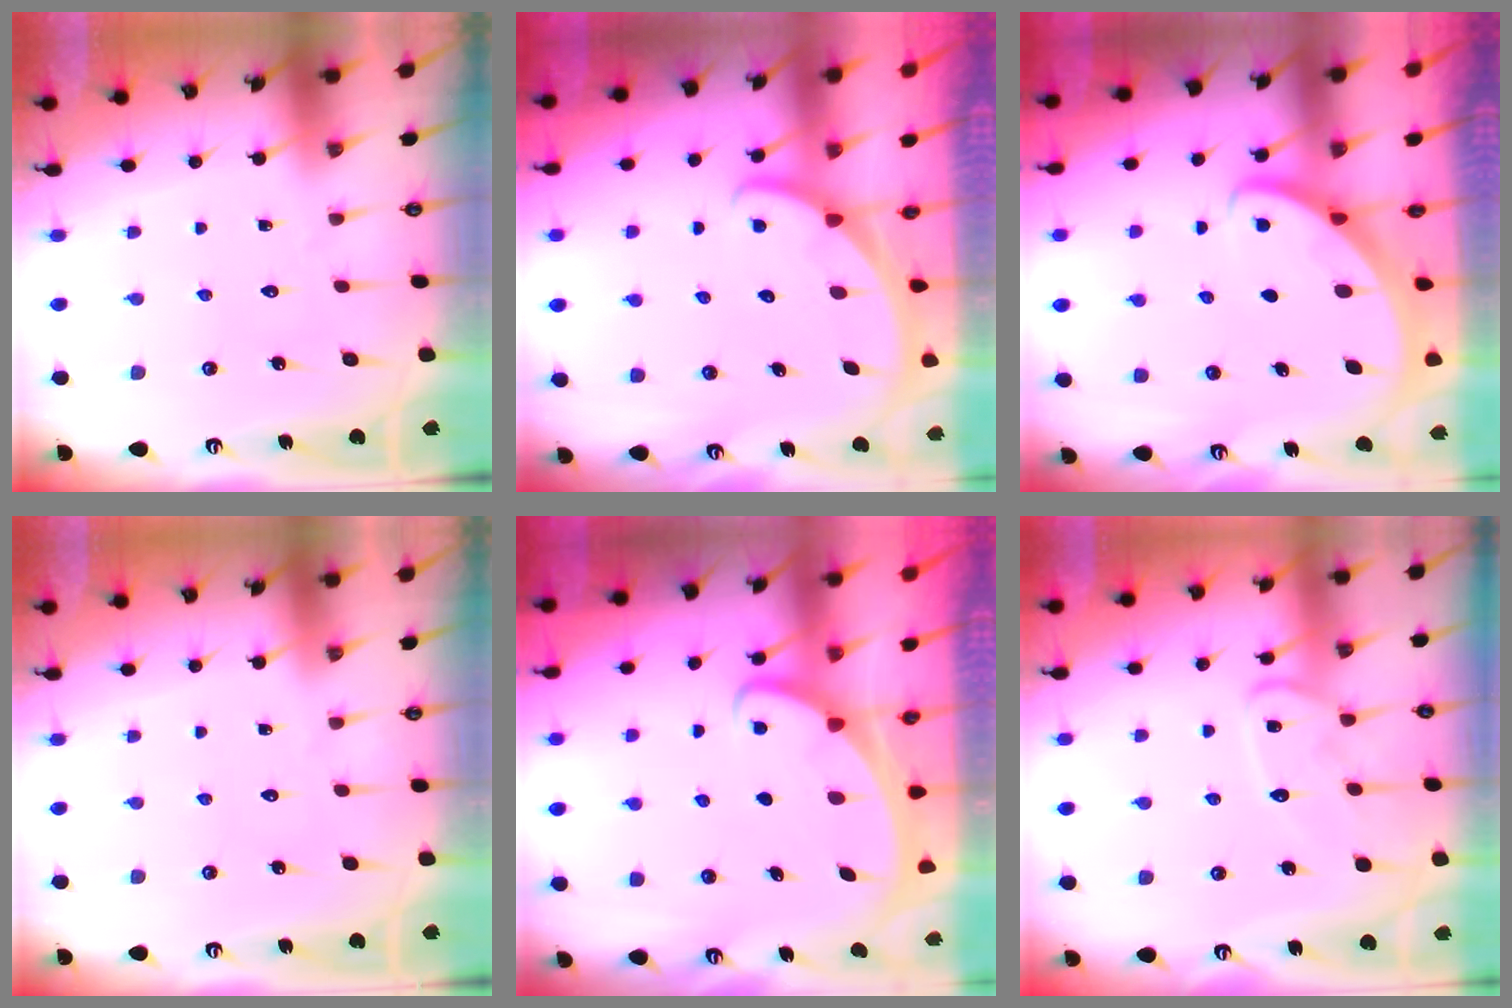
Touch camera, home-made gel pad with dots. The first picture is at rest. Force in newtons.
{"total": 1.8, "press": 1.8, "slide": 0.1}
{"total": 2.5, "press": 2.5, "slide": 0.2}
{"total": 0.0}
{"total": 1.9, "press": 1.9, "slide": 0.3}
{"total": 10.0, "press": 10.0, "slide": 0.3}